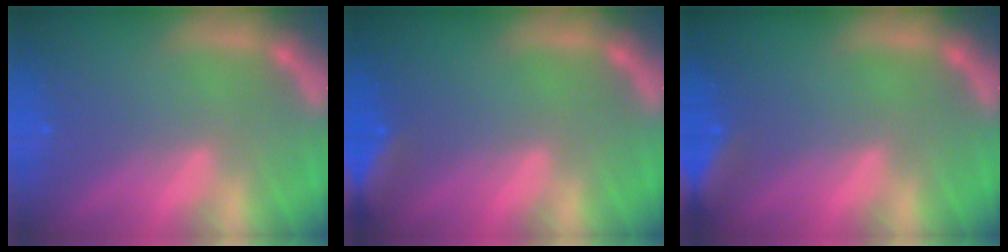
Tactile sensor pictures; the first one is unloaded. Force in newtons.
{"total": 5.0}
{"total": 4.4}